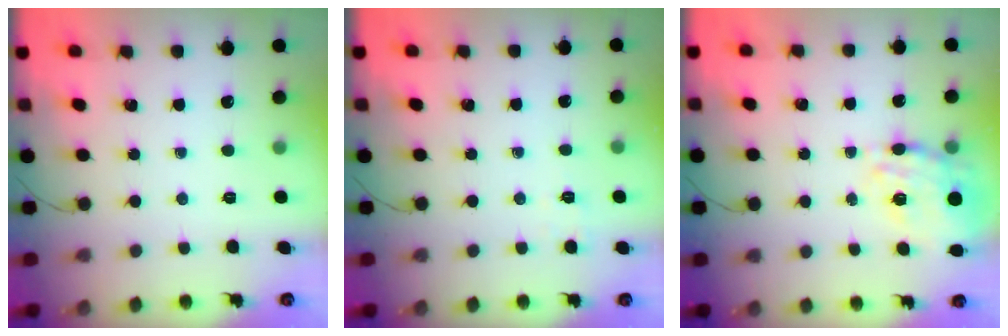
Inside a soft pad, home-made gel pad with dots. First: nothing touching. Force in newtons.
{"total": 2.0, "press": 1.0, "slide": 1.7}
{"total": 19.5, "press": 19.1, "slide": 3.6}